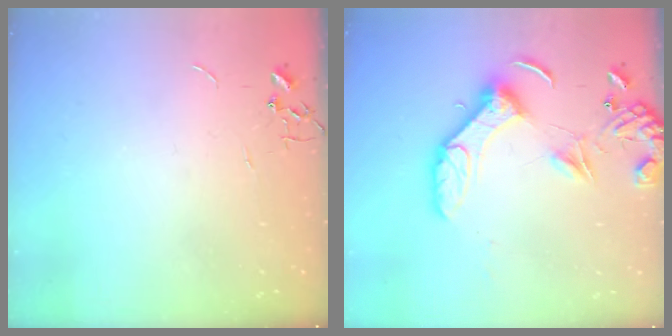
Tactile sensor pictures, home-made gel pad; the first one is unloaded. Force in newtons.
{"total": 13.1, "press": 12.9, "slide": 2.6}